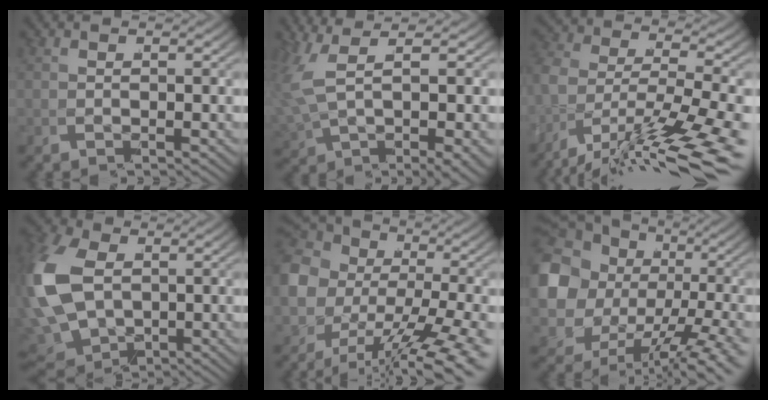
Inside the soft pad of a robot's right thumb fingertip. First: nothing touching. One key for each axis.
{"total": 7.3, "fx": 2.5, "fy": 3.0, "fz": 6.2, "tx": -0.119, "ty": 0.004, "tz": 0.050}
{"total": 10.3, "fx": -4.9, "fy": 5.1, "fz": 7.4, "tx": -0.132, "ty": -0.045, "tz": -0.050}
{"total": 12.3, "fx": -0.3, "fy": 9.5, "fz": 7.7, "tx": -0.211, "ty": -0.054, "tz": 0.028}
{"total": 12.1, "fx": -0.2, "fy": 9.2, "fz": 7.9, "tx": -0.153, "ty": -0.029, "tz": 0.010}
{"total": 12.9, "fx": -1.2, "fy": 10.6, "fz": 7.3, "tx": -0.174, "ty": -0.058, "tz": 0.012}